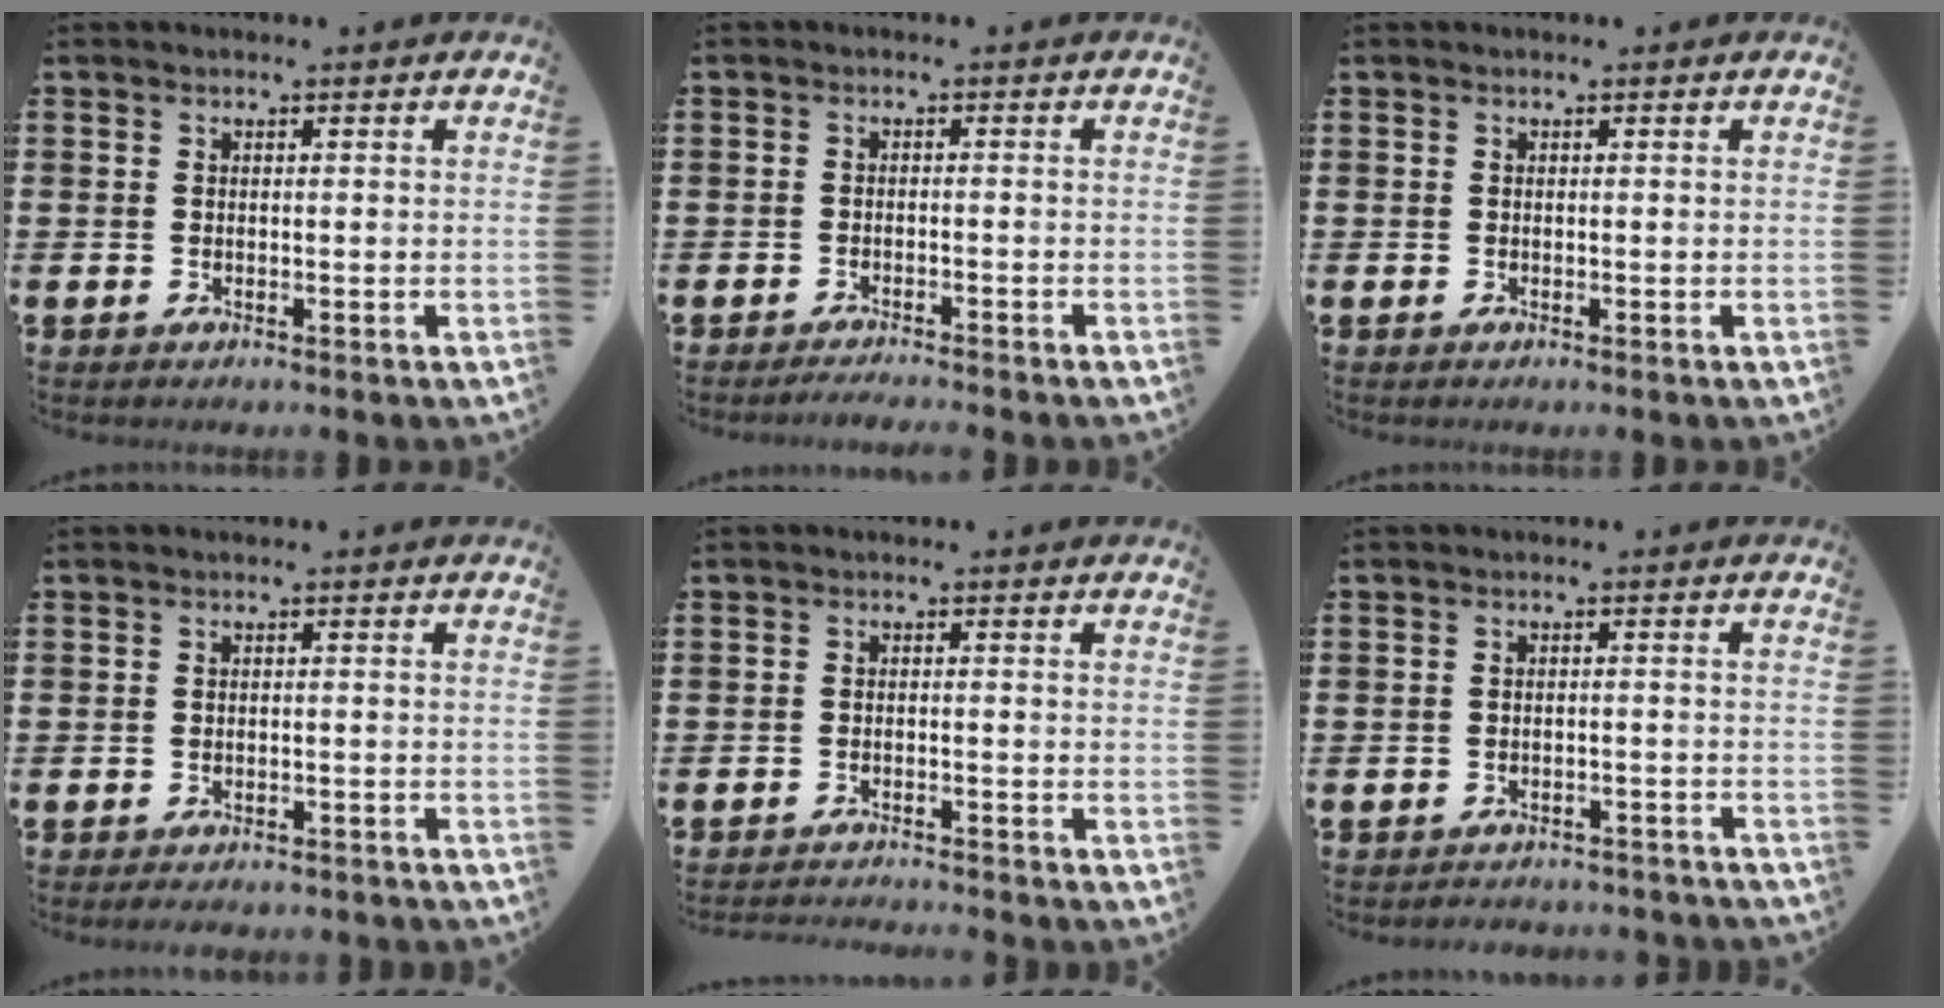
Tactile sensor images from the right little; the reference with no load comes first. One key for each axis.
{"total": 1.3, "fx": -1.2, "fy": -0.2, "fz": 0.3, "tx": -0.005, "ty": -0.001, "tz": -0.024}
{"total": 0.0}
{"total": 1.1, "fx": -1.1, "fy": 0.1, "fz": 0.2, "tx": -0.007, "ty": -0.001, "tz": -0.021}
{"total": 1.5, "fx": -1.4, "fy": -0.3, "fz": 0.0, "tx": 0.000, "ty": 0.003, "tz": -0.030}
{"total": 1.7, "fx": -1.7, "fy": 0.0, "fz": -0.1, "tx": -0.003, "ty": 0.005, "tz": -0.037}